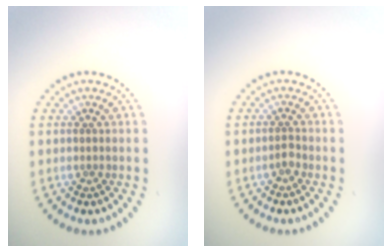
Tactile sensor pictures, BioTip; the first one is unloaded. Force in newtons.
{"total": 1.0, "press": 0.8, "slide": 0.7}